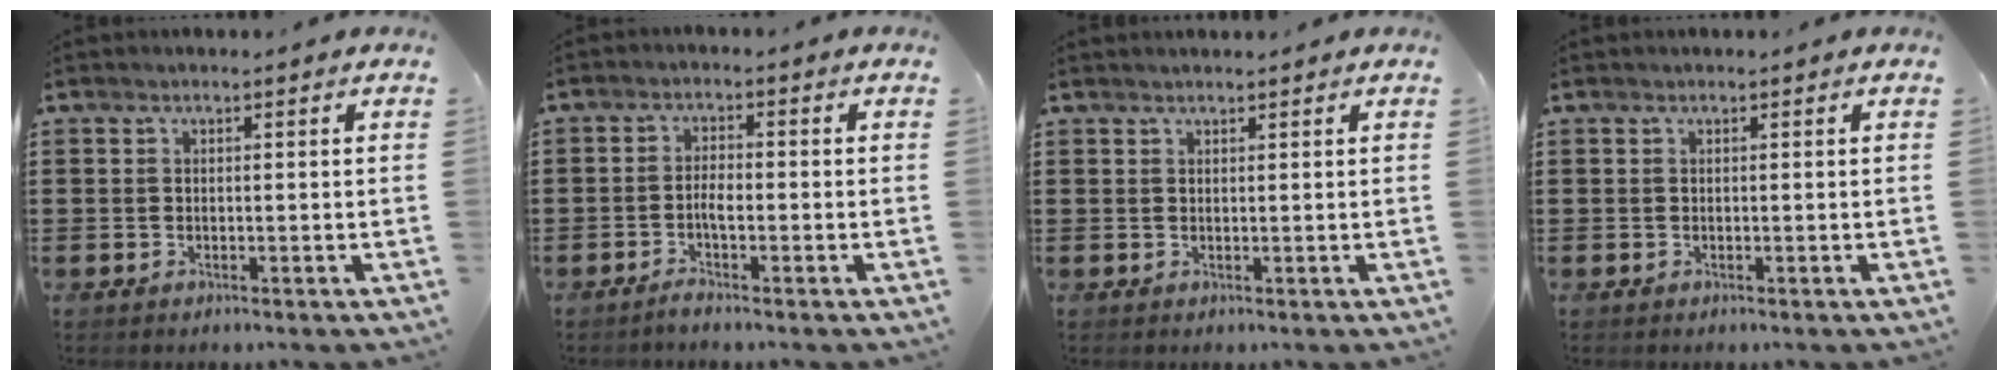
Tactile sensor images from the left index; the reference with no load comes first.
{"total": 2.7, "force": [-1.0, 0.5, 2.5], "torque": [-0.052, -0.001, -0.022]}
{"total": 0.6, "force": [0.6, 0.0, 0.1], "torque": [-0.004, -0.001, 0.012]}
{"total": 0.0}